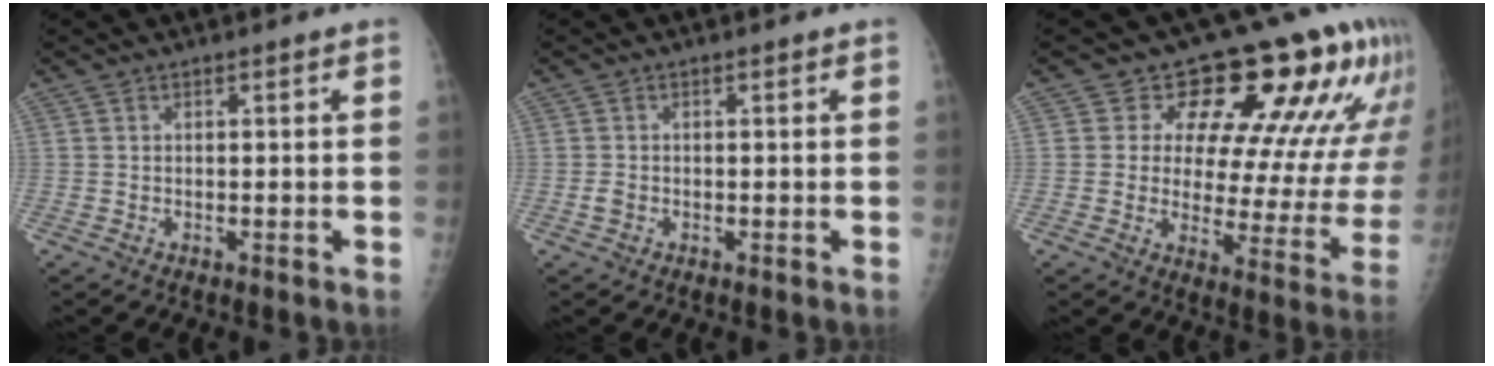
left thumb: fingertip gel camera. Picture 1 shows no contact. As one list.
[{"total": 1.3, "force": [0.0, 1.0, 0.8], "torque": [-0.009, 0.000, 0.001]}, {"total": 18.9, "force": [11.2, 8.7, 12.4], "torque": [-0.106, -0.056, 0.135]}]